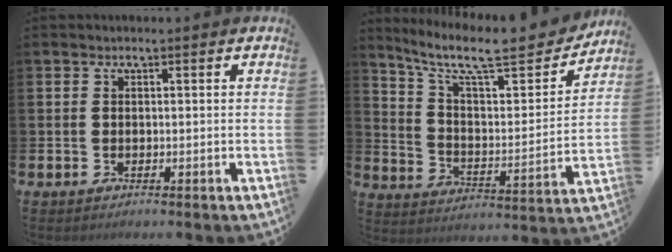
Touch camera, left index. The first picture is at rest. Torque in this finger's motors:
{"motor_torque": [-0.09, -0.75, 0.56, 0.18]}